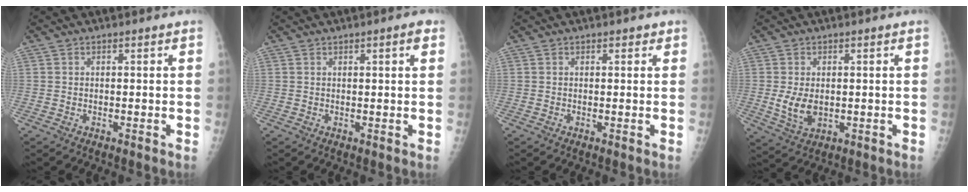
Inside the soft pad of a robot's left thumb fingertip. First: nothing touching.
{"total": 2.1, "force": [1.0, 0.4, 1.8], "torque": [-0.023, 0.000, 0.011]}
{"total": 0.9, "force": [0.6, 0.5, 0.5], "torque": [0.001, -0.001, 0.004]}
{"total": 5.5, "force": [-0.3, 3.6, 4.2], "torque": [-0.070, -0.011, 0.006]}